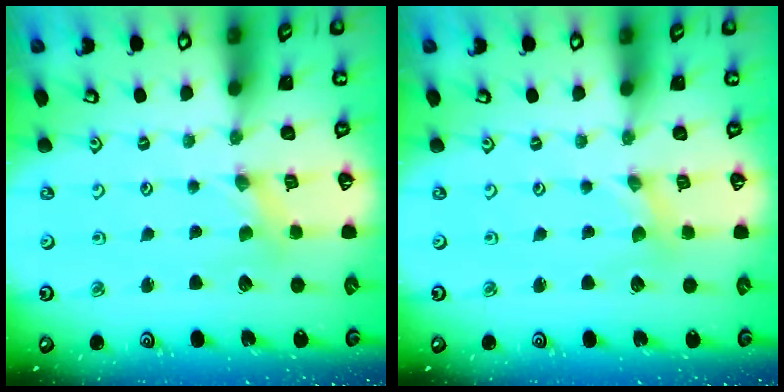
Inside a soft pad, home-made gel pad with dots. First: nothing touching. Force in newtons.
{"total": 0.0}